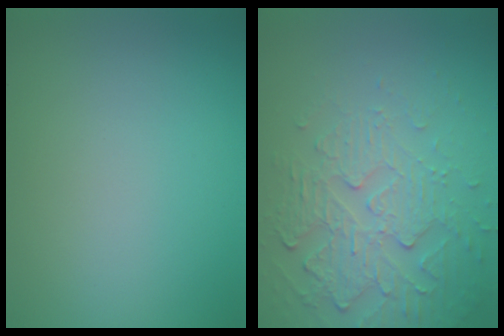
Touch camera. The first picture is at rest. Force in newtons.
{"total": 6.0, "press": 3.6, "slide": 4.7}